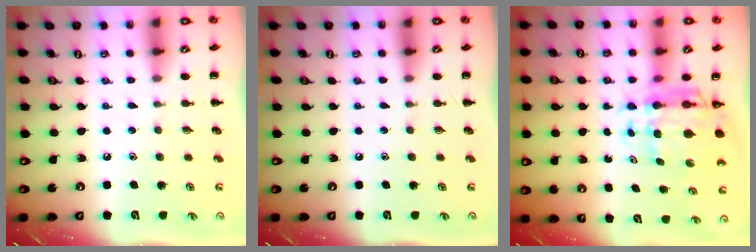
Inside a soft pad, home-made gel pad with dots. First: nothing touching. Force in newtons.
{"total": 0.0}
{"total": 8.6, "press": 8.2, "slide": 2.7}